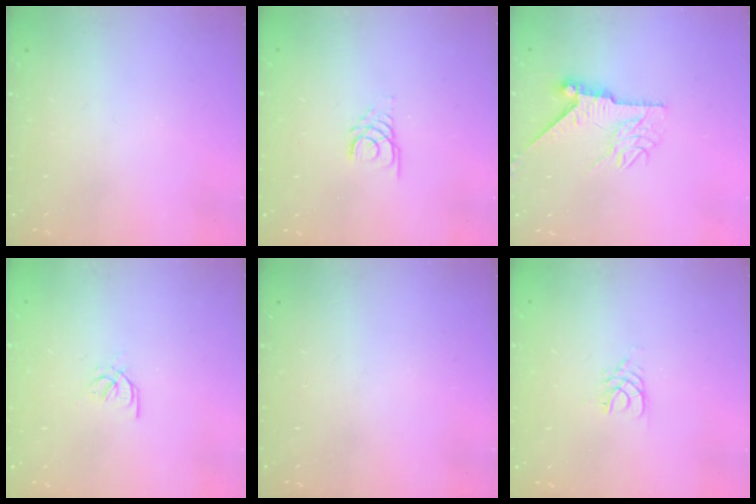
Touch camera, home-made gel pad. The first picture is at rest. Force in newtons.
{"total": 3.0, "press": 2.9, "slide": 0.3}
{"total": 8.6, "press": 8.6, "slide": 0.5}
{"total": 2.6, "press": 2.5, "slide": 0.6}
{"total": 0.0}
{"total": 3.0, "press": 2.9, "slide": 0.4}